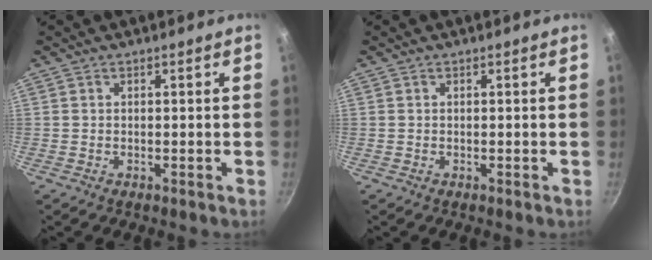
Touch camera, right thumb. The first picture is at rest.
{"total": 0.0}